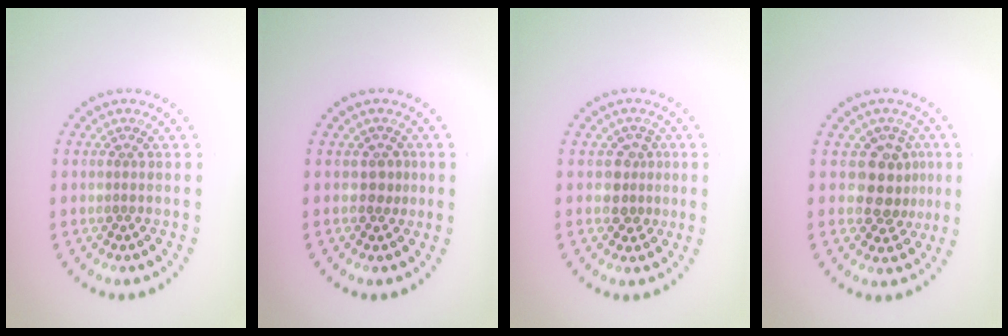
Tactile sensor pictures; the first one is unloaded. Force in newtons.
{"total": 1.4, "press": 1.2, "slide": 0.6}
{"total": 2.1, "press": 1.8, "slide": 1.0}
{"total": 3.8, "press": 3.3, "slide": 1.8}